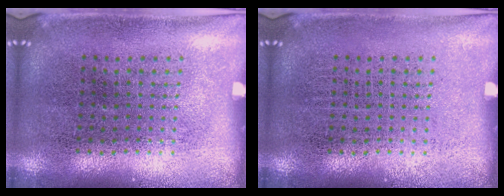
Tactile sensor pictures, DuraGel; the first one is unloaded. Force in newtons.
{"total": 0.0}